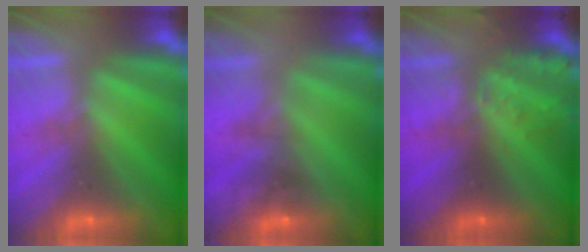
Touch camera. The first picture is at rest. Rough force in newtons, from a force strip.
{"total": 1.6}
{"total": 3.2}